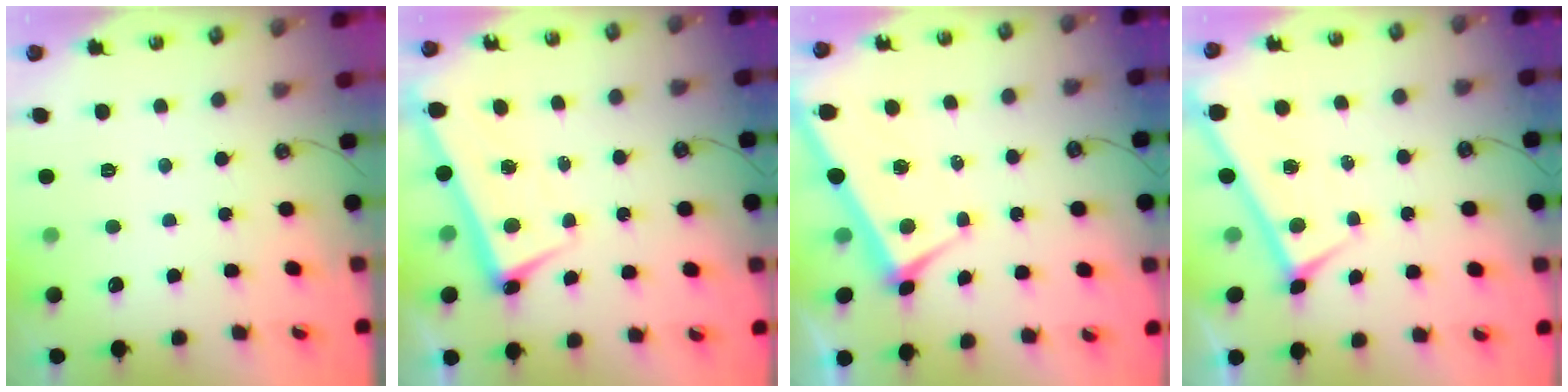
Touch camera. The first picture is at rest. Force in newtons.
{"total": 2.4, "press": 2.3, "slide": 0.7}
{"total": 2.7, "press": 2.6, "slide": 0.7}
{"total": 0.0}